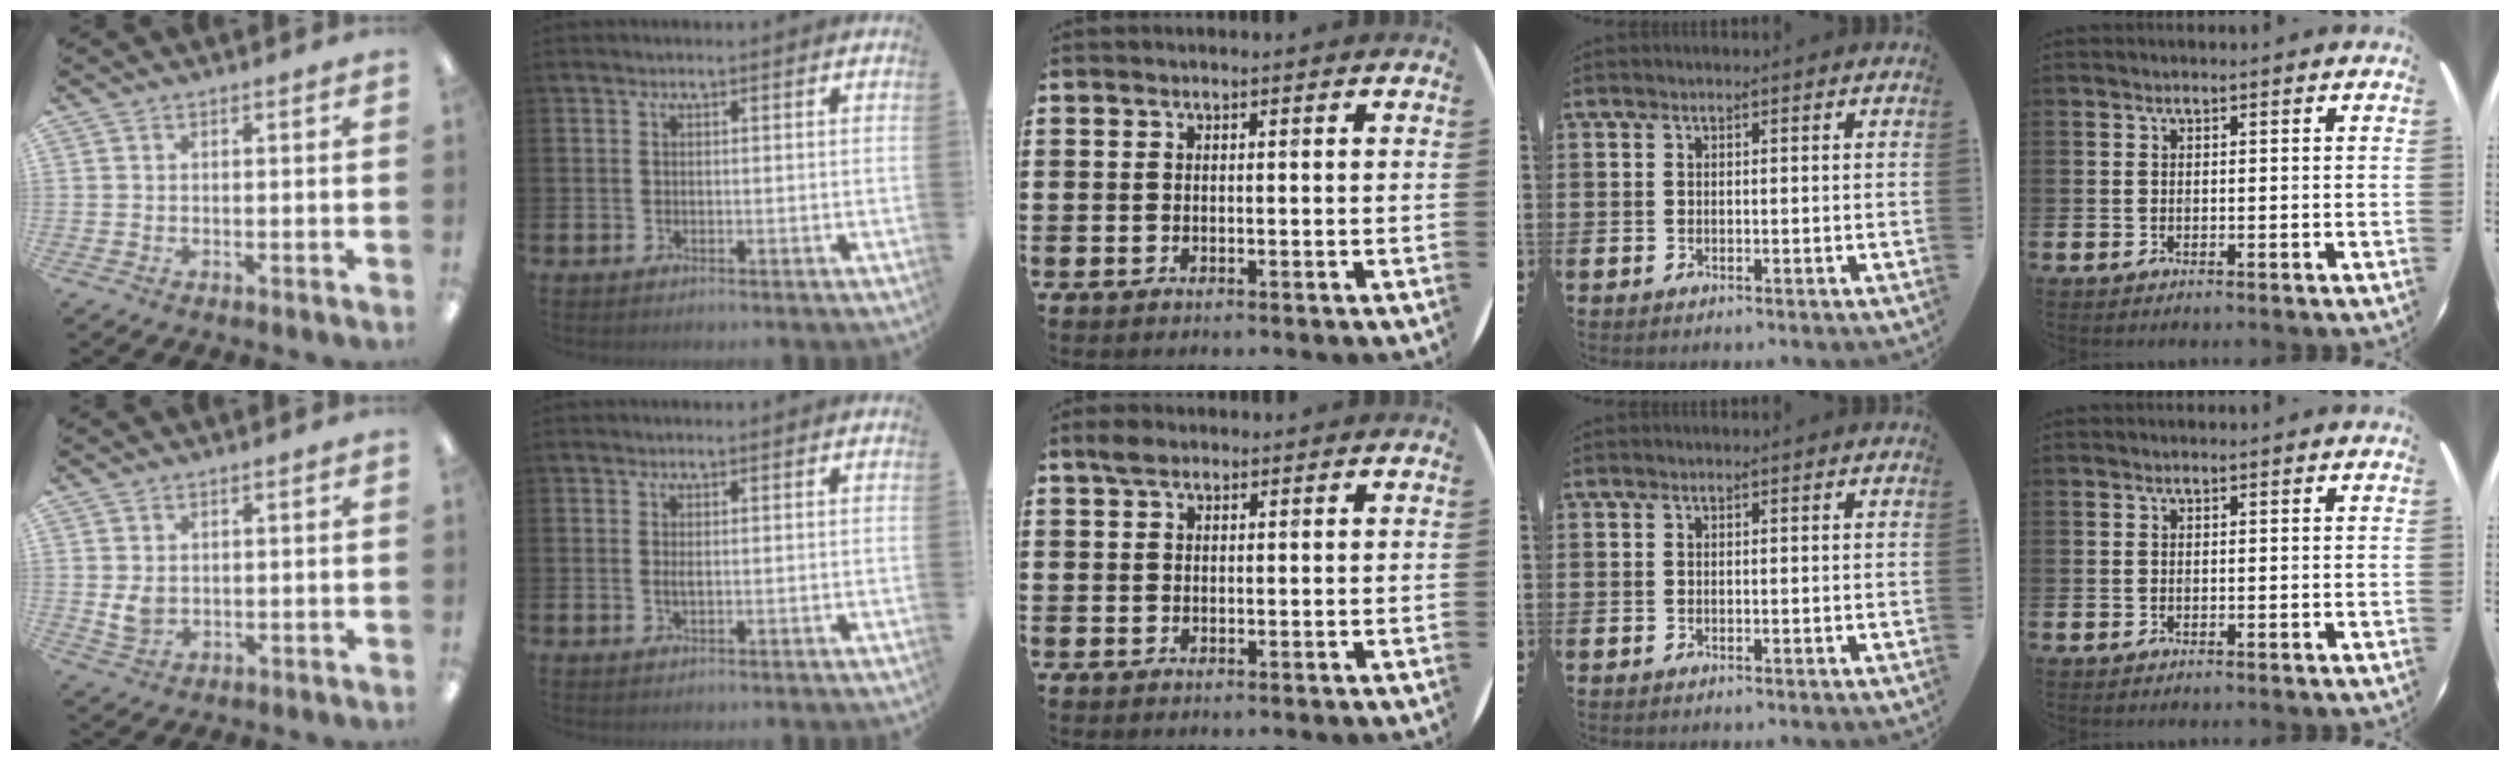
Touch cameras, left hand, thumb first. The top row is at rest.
{"thumb": {"total": 3.6, "force": [1.0, 2.8, 2.1], "torque": [-0.038, -0.009, 0.012]}, "index": {"total": 0.8, "force": [0.2, 0.2, 0.8], "torque": [-0.010, -0.001, 0.001]}, "middle": {"total": 1.9, "force": [1.4, 1.0, 0.7], "torque": [-0.008, 0.004, 0.025]}}